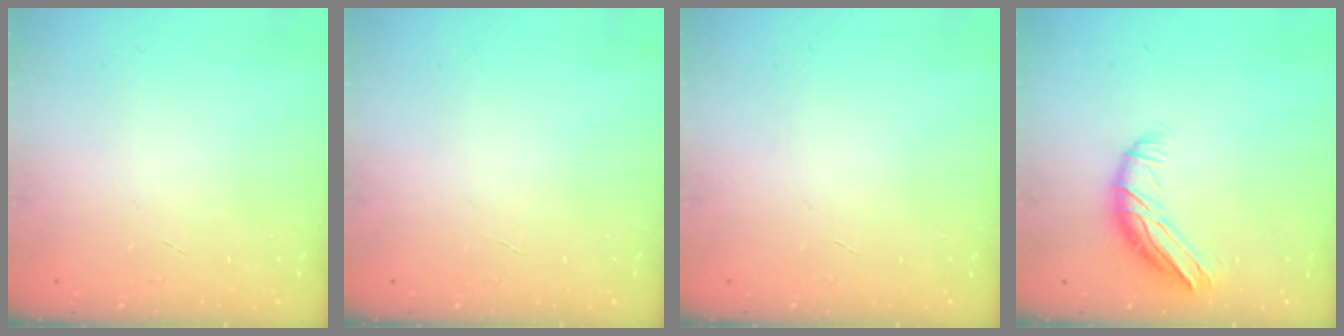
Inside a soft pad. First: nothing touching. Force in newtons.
{"total": 0.0}
{"total": 0.0}
{"total": 9.9, "press": 9.7, "slide": 2.1}